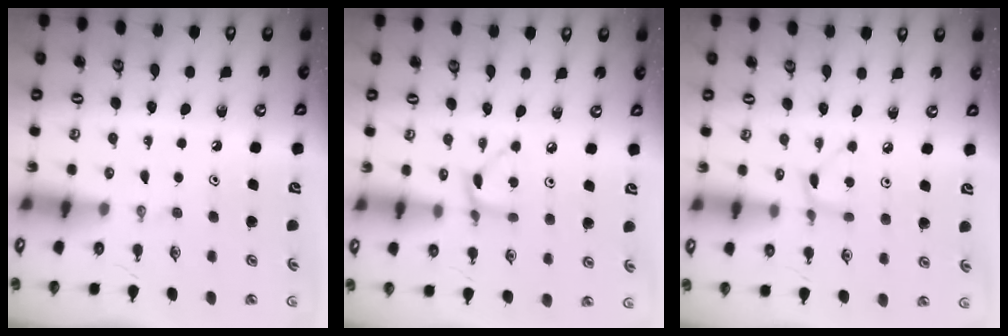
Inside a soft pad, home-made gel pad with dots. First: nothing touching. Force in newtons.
{"total": 5.4, "press": 5.4, "slide": 0.6}
{"total": 4.4, "press": 4.3, "slide": 0.4}